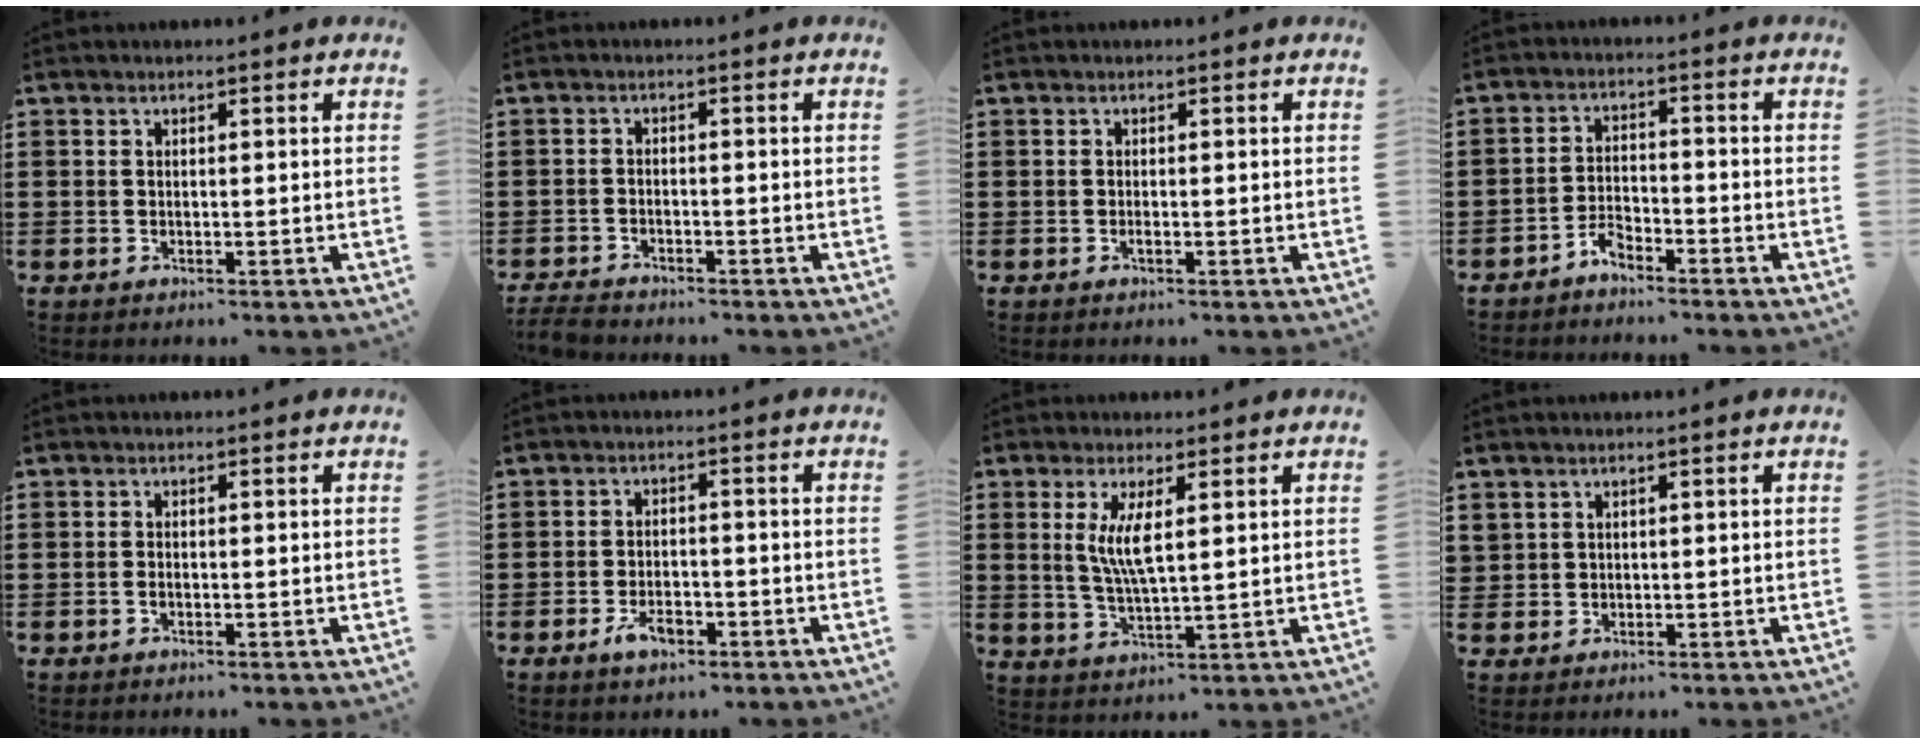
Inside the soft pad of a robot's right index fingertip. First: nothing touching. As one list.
[{"total": 2.5, "force": [-2.4, 0.5, 0.5], "torque": [-0.024, -0.003, -0.054]}, {"total": 0.5, "force": [-0.2, 0.0, 0.5], "torque": [-0.008, -0.004, -0.003]}, {"total": 2.9, "force": [-2.8, 0.6, 0.5], "torque": [-0.017, 0.007, -0.057]}, {"total": 0.6, "force": [-0.2, 0.3, 0.5], "torque": [-0.011, -0.003, -0.002]}, {"total": 3.4, "force": [-1.7, 1.8, 2.4], "torque": [-0.049, 0.001, -0.032]}, {"total": 5.7, "force": [1.5, 1.4, 5.3], "torque": [-0.109, 0.000, 0.025]}, {"total": 1.5, "force": [0.9, 1.1, 0.0], "torque": [-0.002, 0.006, 0.019]}]